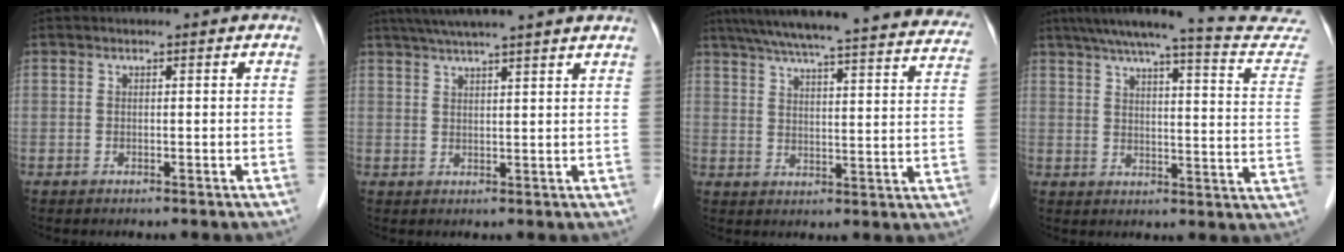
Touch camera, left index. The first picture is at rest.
{"total": 11.2, "force": [9.4, -0.6, 6.0], "torque": [-0.096, 0.034, 0.119]}
{"total": 32.0, "force": [28.8, 2.9, 13.8], "torque": [-0.215, -0.042, 0.348]}
{"total": 20.7, "force": [19.0, 0.6, 8.3], "torque": [-0.109, -0.047, 0.221]}